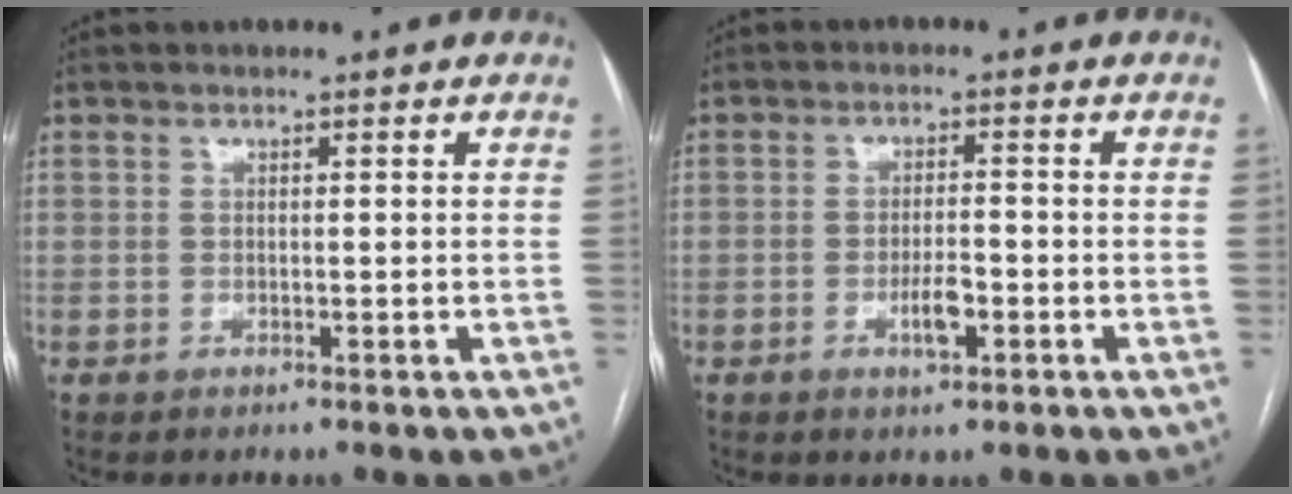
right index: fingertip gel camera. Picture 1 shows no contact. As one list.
[{"total": 3.7, "force": [-1.5, 1.1, 3.2], "torque": [-0.058, 0.002, -0.023]}]